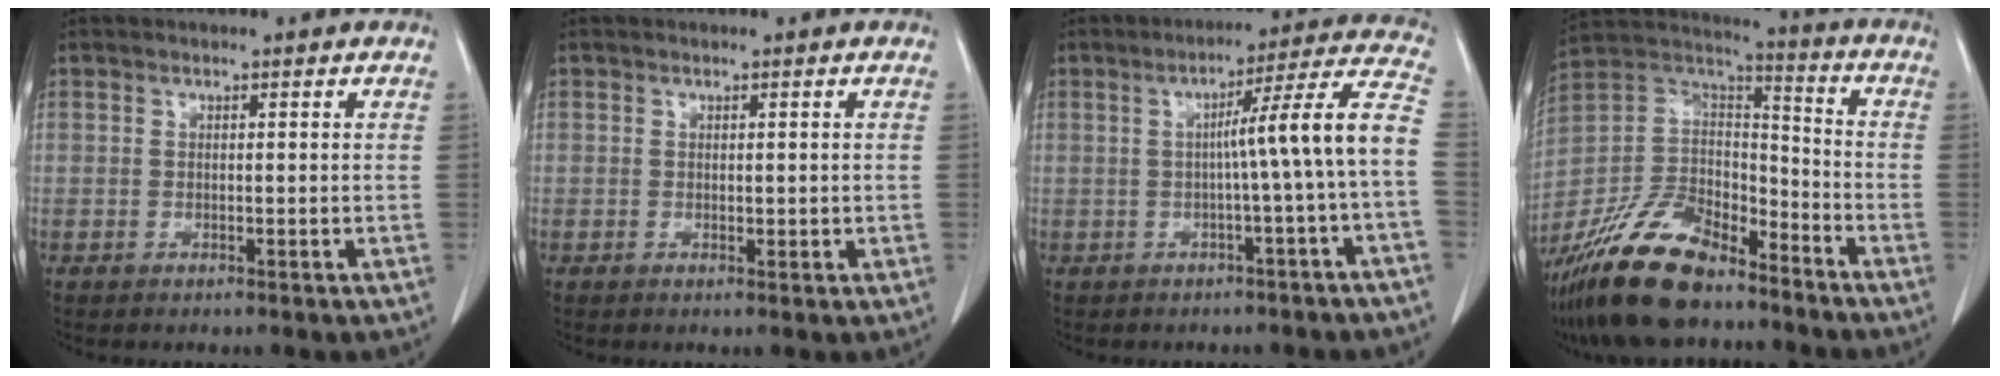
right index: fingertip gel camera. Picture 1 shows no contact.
{"total": 1.0, "force": [0.1, 0.7, 0.7], "torque": [-0.009, -0.002, 0.004]}
{"total": 10.6, "force": [-1.1, -1.7, 10.4], "torque": [-0.139, 0.023, -0.017]}
{"total": 18.7, "force": [-14.3, 6.8, 10.0], "torque": [-0.211, 0.005, -0.269]}